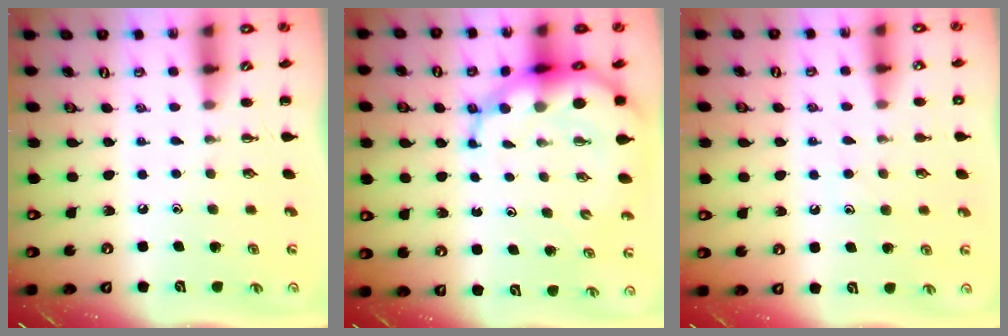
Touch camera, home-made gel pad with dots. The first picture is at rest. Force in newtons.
{"total": 9.7, "press": 9.3, "slide": 2.9}
{"total": 7.0, "press": 6.9, "slide": 1.0}